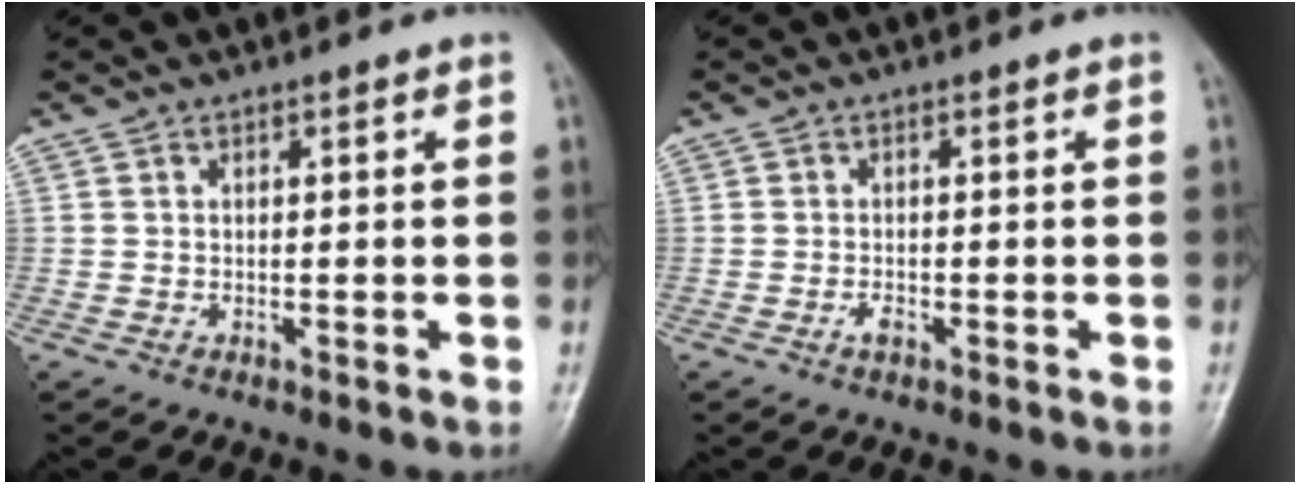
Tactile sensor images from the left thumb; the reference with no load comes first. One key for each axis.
{"total": 1.4, "fx": -0.7, "fy": 0.7, "fz": 0.9, "tx": -0.017, "ty": 0.001, "tz": -0.014}